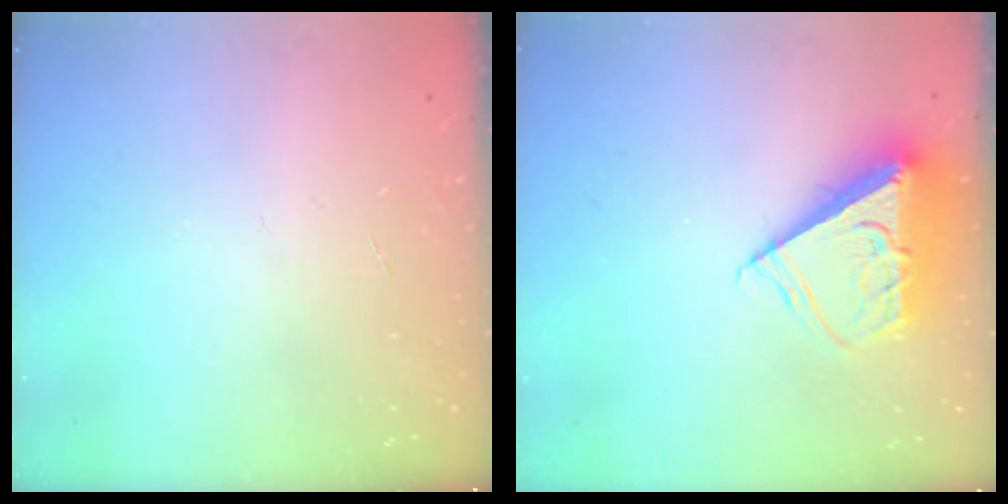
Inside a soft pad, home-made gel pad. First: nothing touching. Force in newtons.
{"total": 10.0, "press": 10.0, "slide": 0.8}